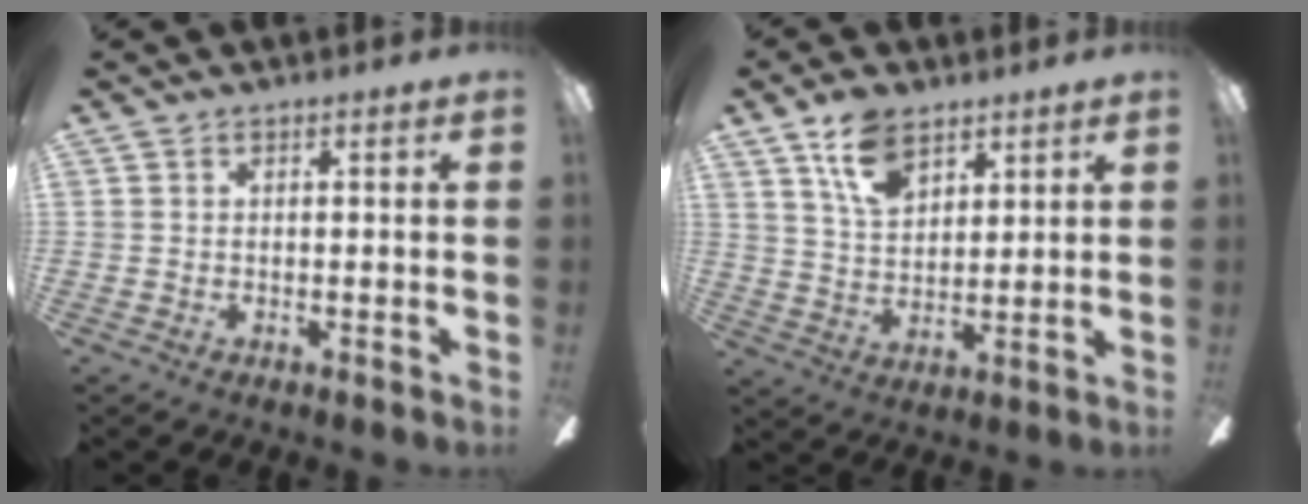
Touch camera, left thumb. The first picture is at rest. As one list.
[{"total": 10.4, "force": [6.6, 5.8, 5.5], "torque": [-0.102, -0.016, 0.123]}]